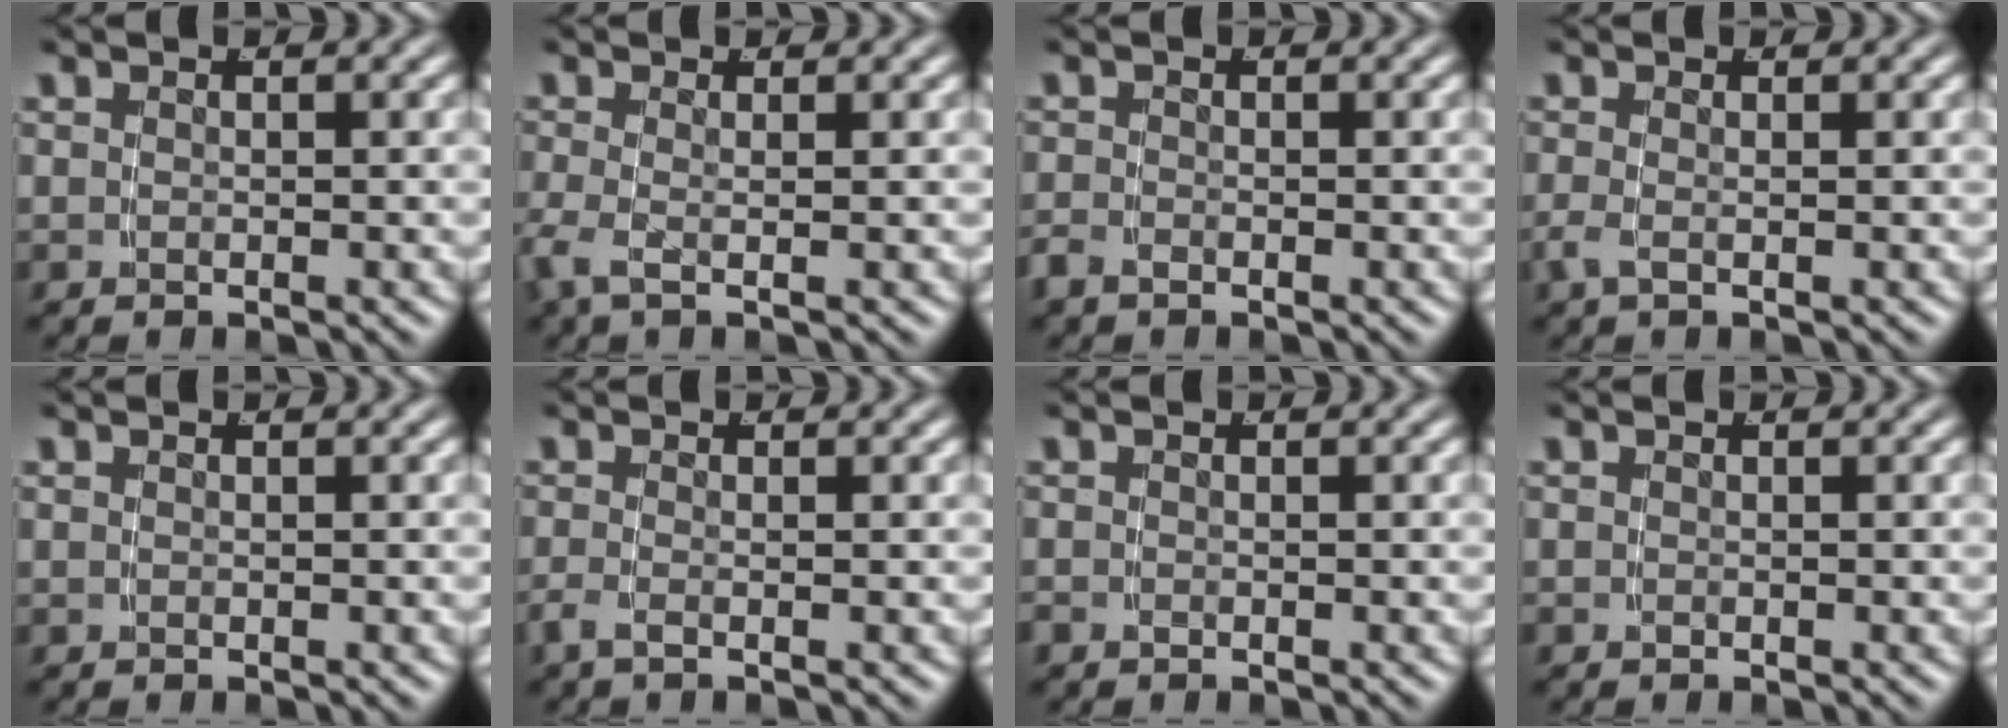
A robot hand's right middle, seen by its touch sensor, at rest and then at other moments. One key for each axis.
{"total": 1.7, "fx": -0.9, "fy": 0.2, "fz": 1.4, "tx": -0.050, "ty": -0.019, "tz": -0.008}
{"total": 1.3, "fx": -1.1, "fy": 0.4, "fz": 0.5, "tx": -0.011, "ty": -0.006, "tz": -0.018}
{"total": 1.3, "fx": -0.9, "fy": 0.0, "fz": 0.9, "tx": -0.030, "ty": -0.013, "tz": -0.009}
{"total": 0.0}
{"total": 1.4, "fx": -1.1, "fy": 0.0, "fz": 0.9, "tx": -0.026, "ty": -0.011, "tz": -0.016}
{"total": 0.6, "fx": -0.6, "fy": 0.2, "fz": 0.1, "tx": -0.006, "ty": -0.006, "tz": -0.006}
{"total": 0.0}